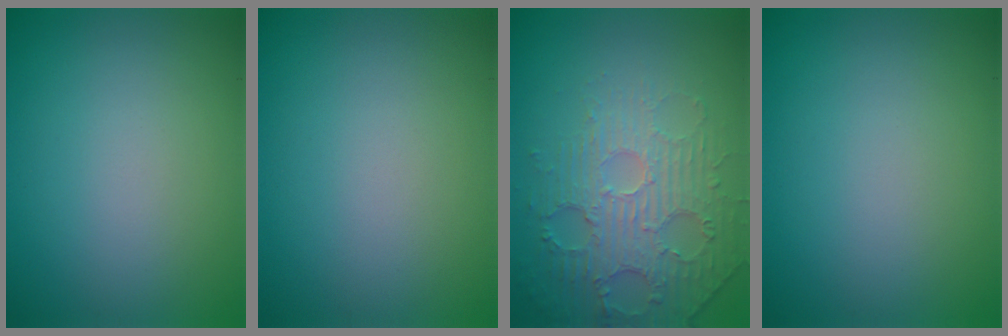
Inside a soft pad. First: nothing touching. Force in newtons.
{"total": 0.0}
{"total": 4.9, "press": 3.7, "slide": 3.2}
{"total": 0.0}